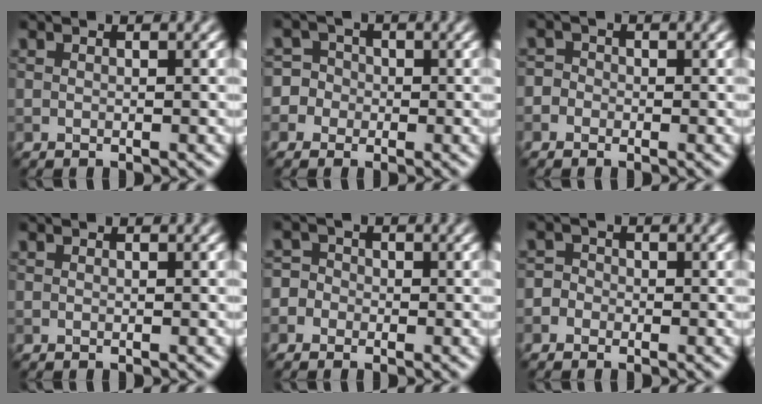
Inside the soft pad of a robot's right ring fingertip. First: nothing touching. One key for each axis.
{"total": 4.8, "fx": -1.2, "fy": 4.6, "fz": 1.0, "tx": 0.007, "ty": 0.024, "tz": -0.054}
{"total": 1.7, "fx": -0.3, "fy": 1.6, "fz": 0.5, "tx": 0.007, "ty": 0.009, "tz": -0.026}
{"total": 0.0}
{"total": 3.1, "fx": -1.1, "fy": 2.8, "fz": 0.7, "tx": 0.014, "ty": 0.013, "tz": -0.050}
{"total": 1.9, "fx": -0.6, "fy": 1.7, "fz": 0.5, "tx": 0.005, "ty": 0.014, "tz": -0.029}